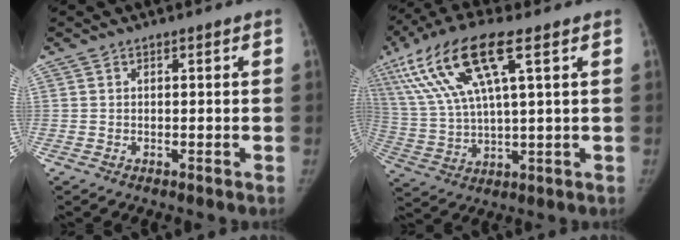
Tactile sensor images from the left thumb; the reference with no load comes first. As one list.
[{"total": 17.7, "force": [7.6, 4.9, 15.2], "torque": [-0.328, 0.002, 0.145]}]